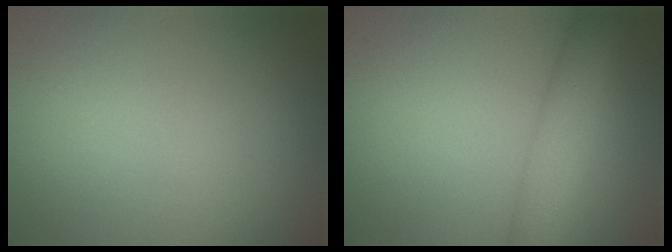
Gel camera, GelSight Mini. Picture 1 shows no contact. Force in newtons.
{"total": 3.9, "press": 3.9, "slide": 0.1}